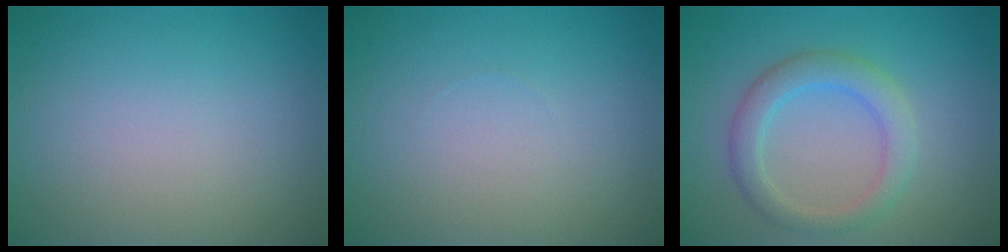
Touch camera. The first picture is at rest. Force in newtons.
{"total": 0.0}
{"total": 3.4, "press": 3.4, "slide": 0.3}